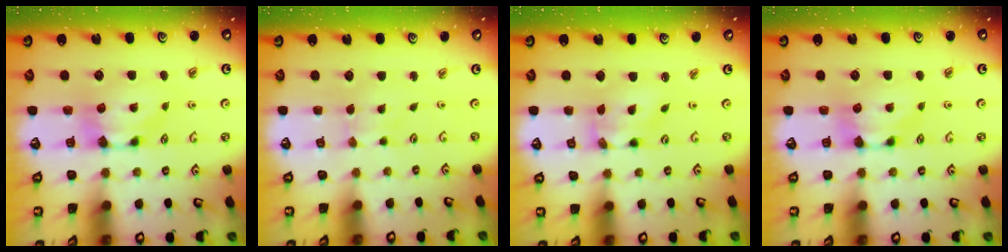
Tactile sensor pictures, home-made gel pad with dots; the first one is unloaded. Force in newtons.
{"total": 2.4, "press": 2.4, "slide": 0.1}
{"total": 2.1, "press": 1.4, "slide": 1.5}
{"total": 0.0}